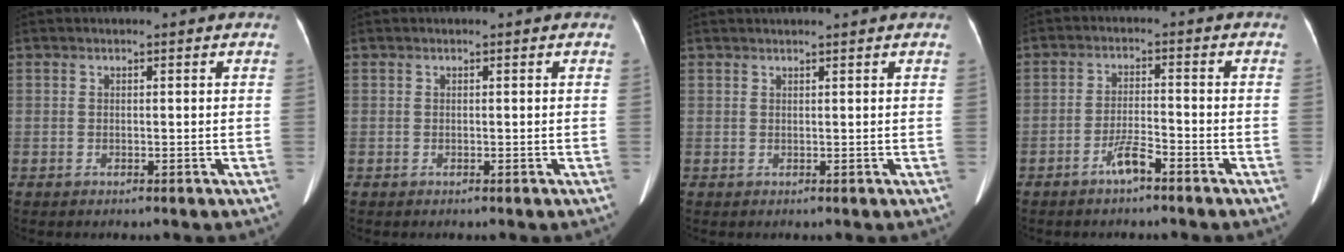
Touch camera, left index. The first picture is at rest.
{"total": 0.0}
{"total": 3.4, "force": [3.1, -0.4, 1.2], "torque": [-0.012, 0.023, 0.041]}
{"total": 3.8, "force": [-2.9, 0.3, 2.5], "torque": [-0.053, -0.005, -0.054]}